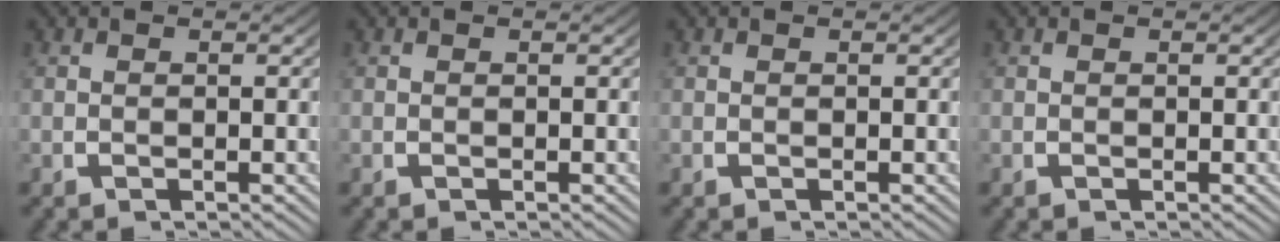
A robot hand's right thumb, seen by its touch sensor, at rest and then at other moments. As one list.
[{"total": 0.0}, {"total": 0.0}, {"total": 0.0}]